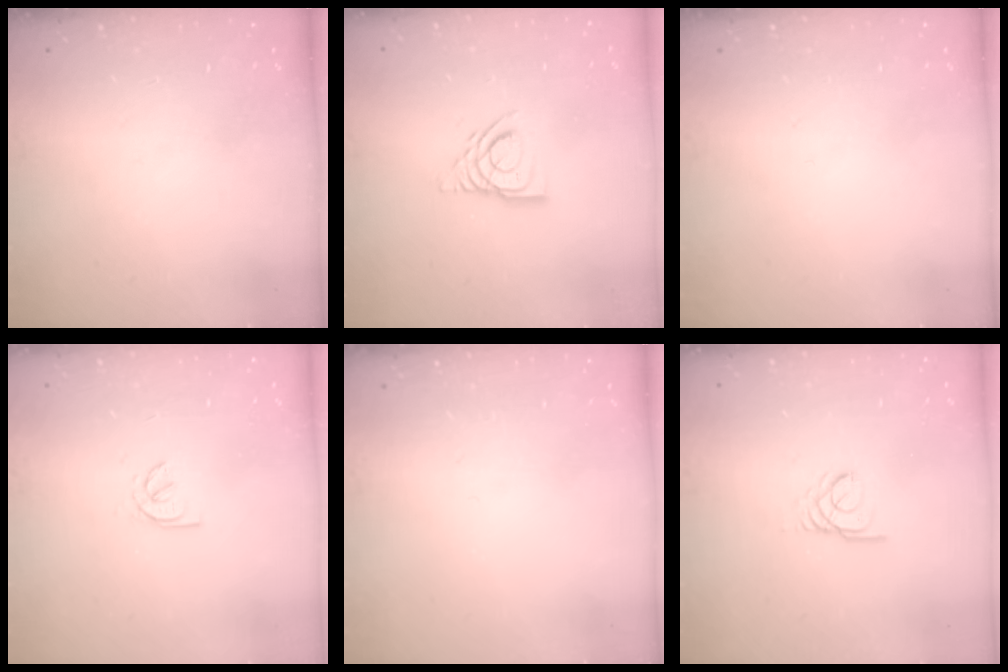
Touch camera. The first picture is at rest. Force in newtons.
{"total": 9.4, "press": 9.4, "slide": 1.1}
{"total": 0.0}
{"total": 2.1, "press": 2.1, "slide": 0.6}
{"total": 0.0}
{"total": 2.4, "press": 2.4, "slide": 0.1}